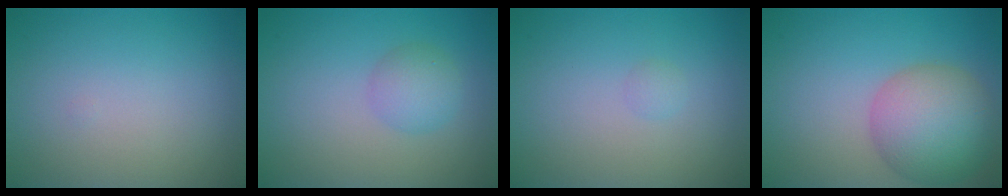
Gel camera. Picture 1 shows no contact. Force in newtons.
{"total": 2.5, "press": 2.5, "slide": 0.1}
{"total": 0.6, "press": 0.6, "slide": 0.1}
{"total": 7.3, "press": 7.3, "slide": 0.3}